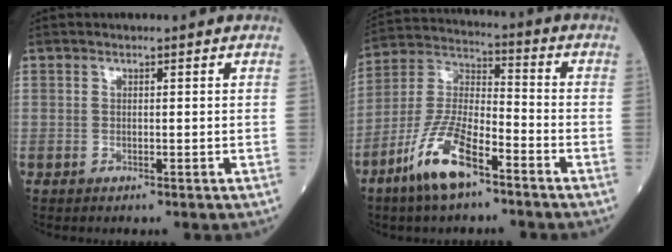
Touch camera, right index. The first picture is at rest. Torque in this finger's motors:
{"motor_torque": [1.10, -1.03, 0.71, 0.21]}